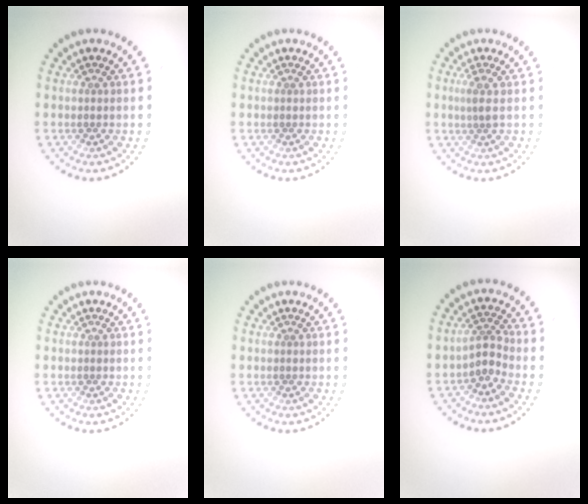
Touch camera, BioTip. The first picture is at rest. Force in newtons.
{"total": 0.0}
{"total": 1.6, "press": 1.2, "slide": 1.0}
{"total": 0.0}
{"total": 0.0}
{"total": 2.1, "press": 1.5, "slide": 1.5}